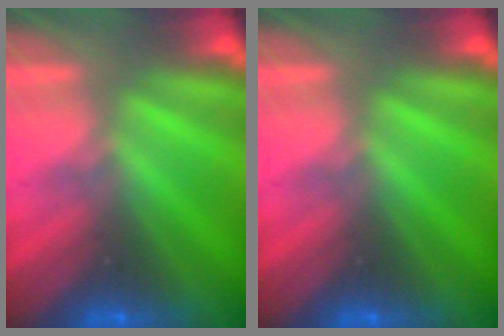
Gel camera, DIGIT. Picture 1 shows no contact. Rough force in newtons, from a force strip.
{"total": 0.0}